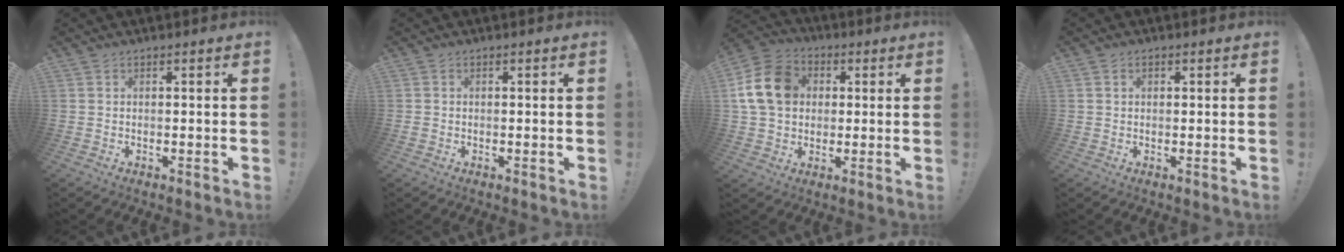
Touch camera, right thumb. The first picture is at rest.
{"total": 0.6, "force": [-0.3, 0.5, 0.1], "torque": [-0.002, 0.003, -0.006]}
{"total": 15.8, "force": [2.8, 12.6, 9.0], "torque": [-0.156, 0.008, 0.060]}
{"total": 1.0, "force": [0.3, 0.8, 0.4], "torque": [-0.007, 0.003, 0.006]}